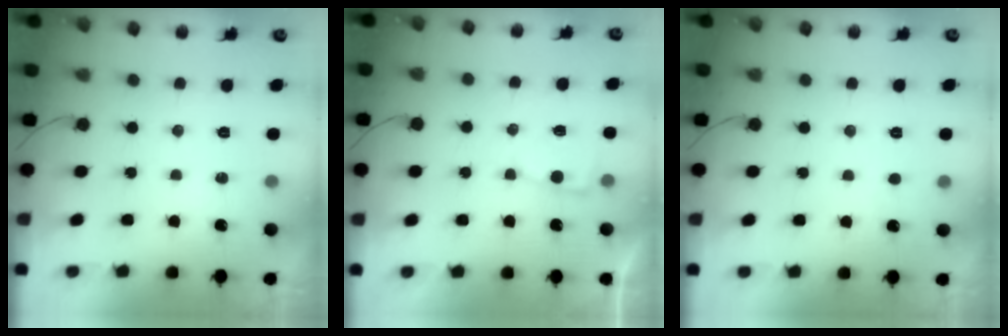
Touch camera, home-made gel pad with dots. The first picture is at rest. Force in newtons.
{"total": 2.6, "press": 2.6, "slide": 0.3}
{"total": 0.5, "press": 0.5, "slide": 0.1}